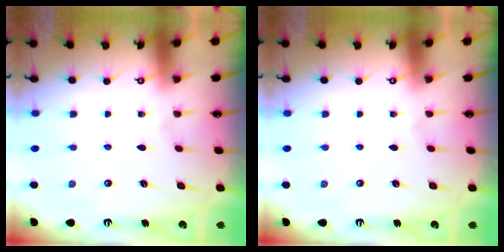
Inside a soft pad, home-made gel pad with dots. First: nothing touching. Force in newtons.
{"total": 0.0}